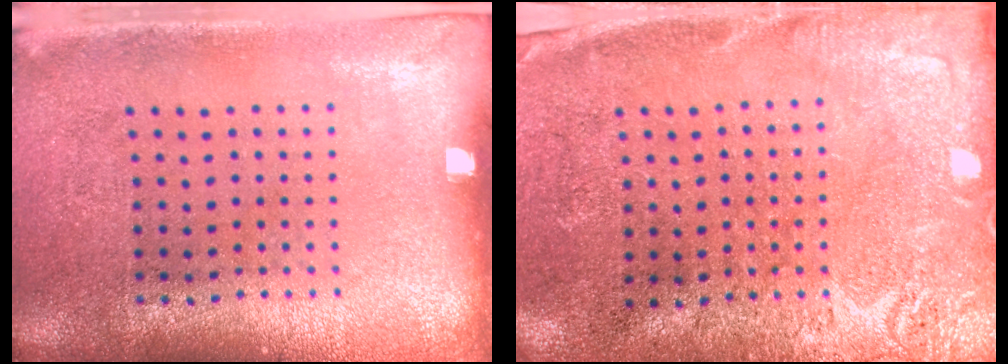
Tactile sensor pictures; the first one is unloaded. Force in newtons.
{"total": 2.7, "press": 2.4, "slide": 1.1}